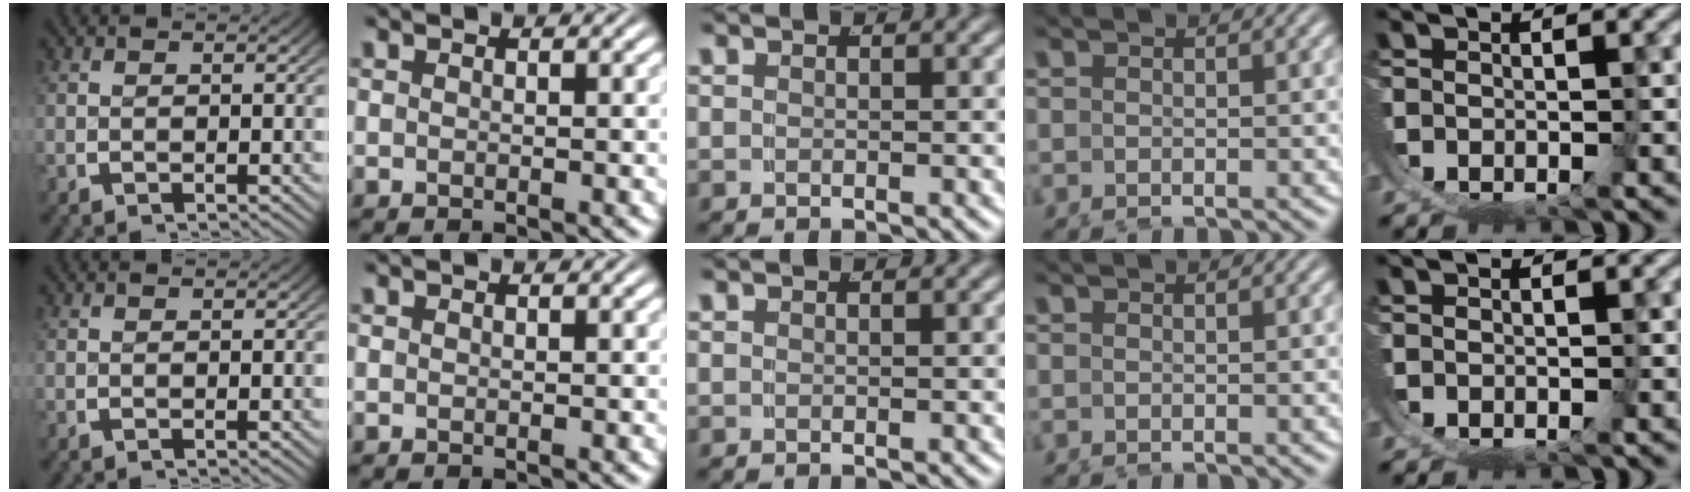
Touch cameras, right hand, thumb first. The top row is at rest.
{}